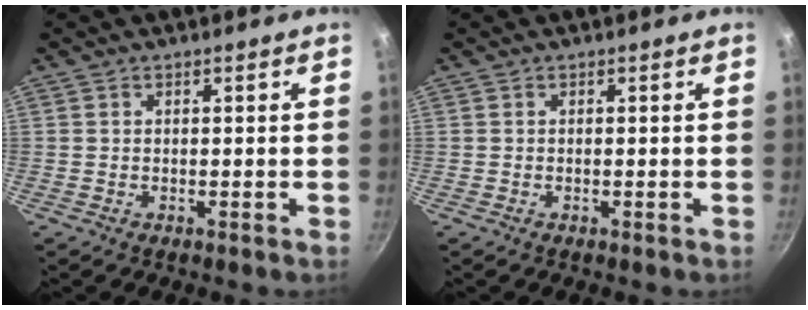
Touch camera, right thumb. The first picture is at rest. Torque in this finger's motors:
{"motor_torque": [-0.01, -0.16, -0.34, 0.36, -0.02]}